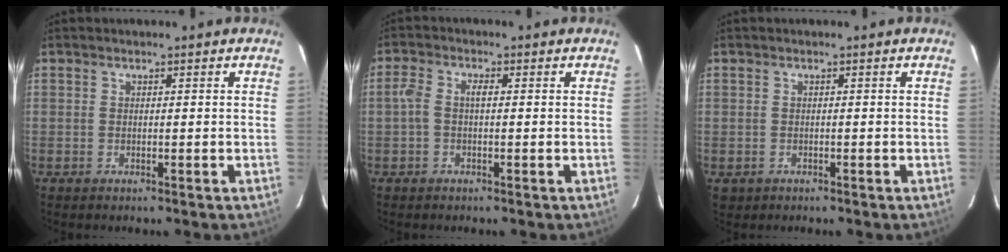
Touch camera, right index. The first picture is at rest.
{"total": 3.1, "force": [-0.2, 1.6, 2.7], "torque": [-0.057, 0.009, -0.005]}
{"total": 1.7, "force": [-0.4, 1.7, 0.2], "torque": [-0.004, -0.003, -0.001]}